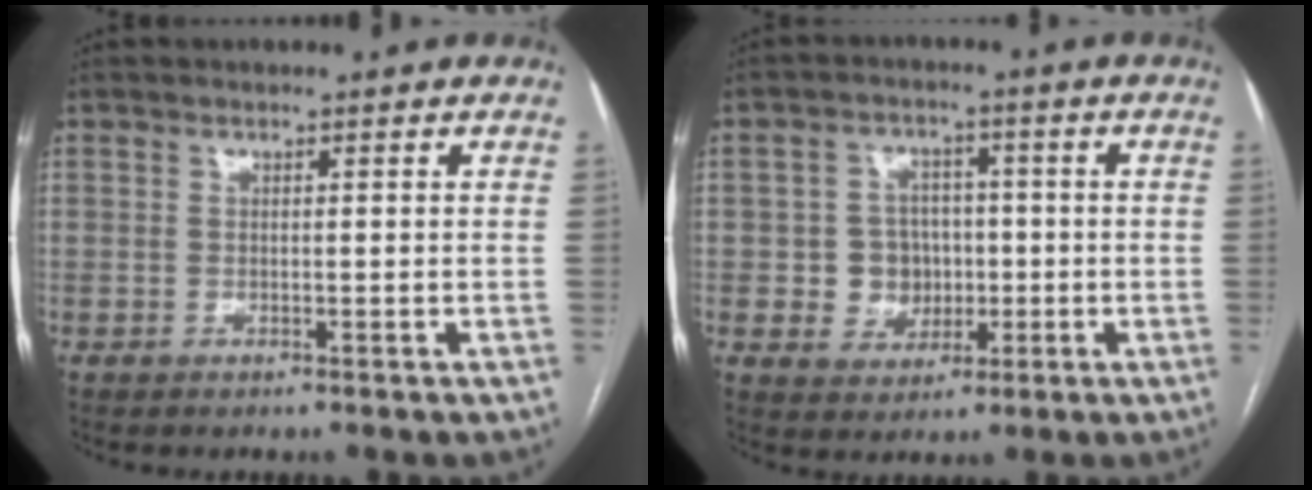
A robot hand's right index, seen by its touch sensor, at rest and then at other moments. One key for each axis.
{"total": 6.5, "fx": -0.6, "fy": 6.0, "fz": 2.2, "tx": -0.037, "ty": 0.017, "tz": -0.003}